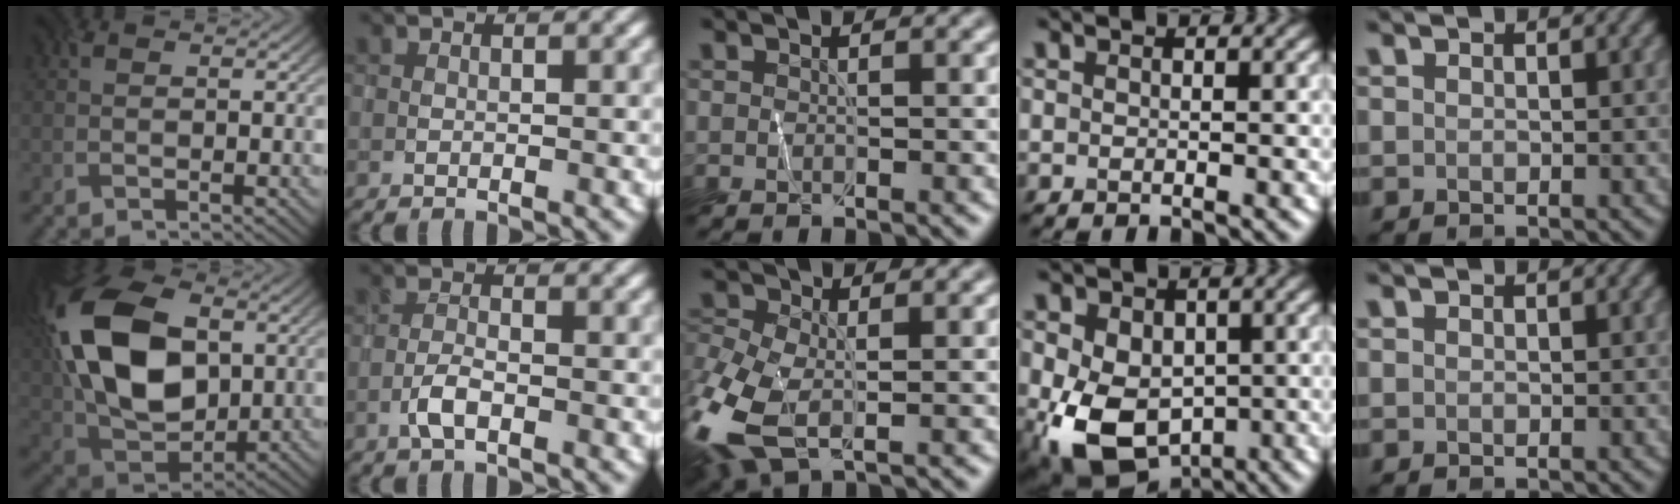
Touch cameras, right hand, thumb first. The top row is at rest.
{"thumb": {"total": 17.0, "force": [3.2, 11.0, 12.5], "torque": [-0.279, 0.009, 0.059]}, "index": {"total": 2.1, "force": [-1.0, 0.7, 1.7], "torque": [-0.035, 0.003, -0.024]}, "middle": {"total": 8.8, "force": [-2.9, 5.1, 6.6], "torque": [-0.183, -0.016, -0.064]}, "ring": {"total": 10.7, "force": [-2.4, 7.6, 7.0], "torque": [-0.145, -0.034, -0.032]}}